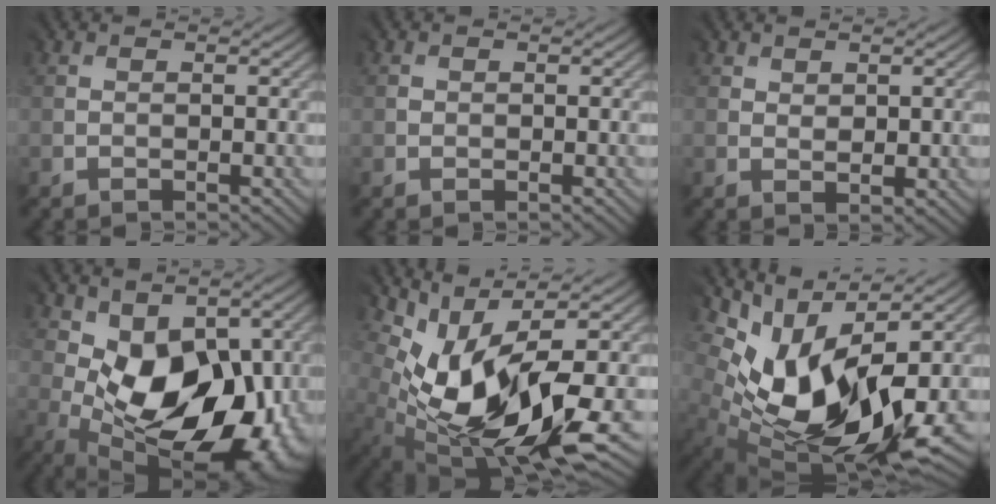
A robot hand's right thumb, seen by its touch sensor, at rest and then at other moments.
{"total": 0.8, "force": [0.3, 0.7, -0.1], "torque": [0.004, -0.001, 0.006]}
{"total": 2.2, "force": [1.6, 1.3, 0.6], "torque": [-0.011, -0.003, 0.034]}
{"total": 14.8, "force": [-0.5, 9.4, 11.4], "torque": [-0.158, -0.031, -0.005]}
{"total": 12.0, "force": [-0.1, 5.9, 10.4], "torque": [-0.204, -0.019, 0.002]}
{"total": 14.2, "force": [0.4, 8.3, 11.4], "torque": [-0.219, -0.020, 0.014]}